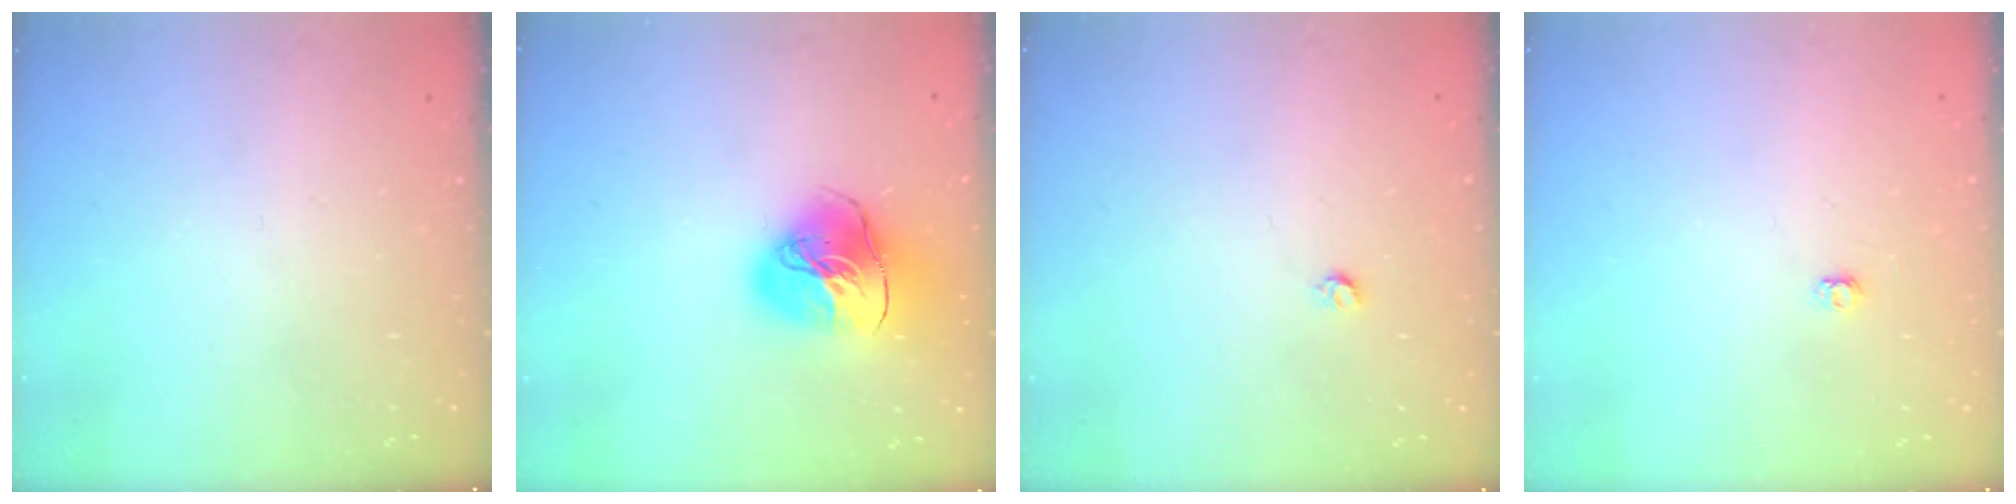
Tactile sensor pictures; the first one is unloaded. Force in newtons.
{"total": 16.4, "press": 16.3, "slide": 1.7}
{"total": 3.0, "press": 3.0, "slide": 0.2}
{"total": 2.9, "press": 2.9, "slide": 0.3}